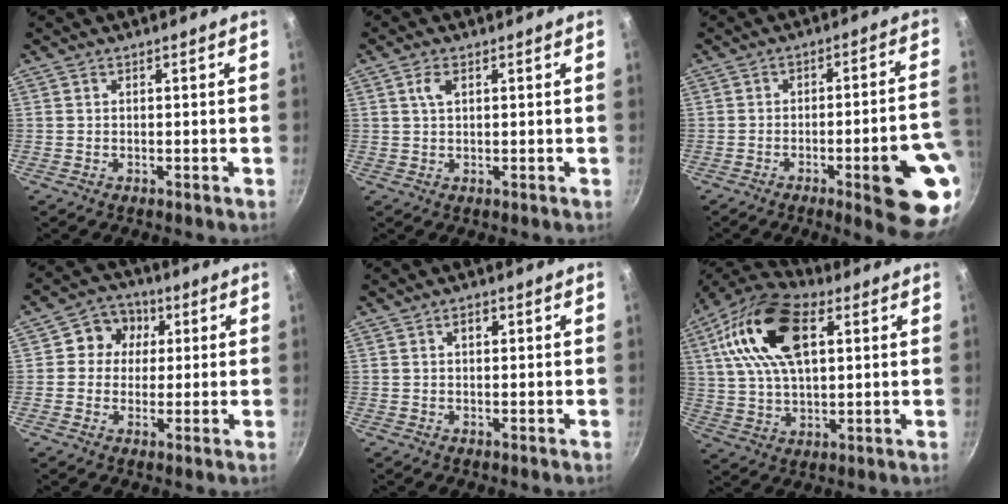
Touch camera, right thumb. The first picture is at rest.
{"total": 2.8, "force": [1.1, 1.4, 2.1], "torque": [-0.037, 0.000, 0.022]}
{"total": 15.3, "force": [-5.8, 2.9, 13.8], "torque": [-0.146, 0.034, -0.073]}
{"total": 7.3, "force": [1.6, 6.6, 2.5], "torque": [0.000, 0.007, 0.011]}
{"total": 1.9, "force": [0.7, 1.2, 1.3], "torque": [-0.013, 0.003, 0.012]}
{"total": 20.2, "force": [6.5, 11.1, 15.5], "torque": [-0.279, 0.005, 0.106]}